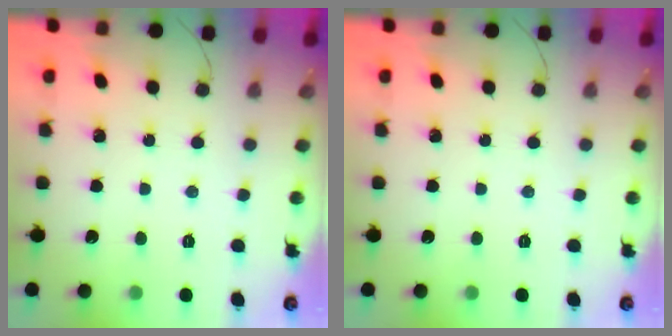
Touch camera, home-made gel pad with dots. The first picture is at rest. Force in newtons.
{"total": 0.0}